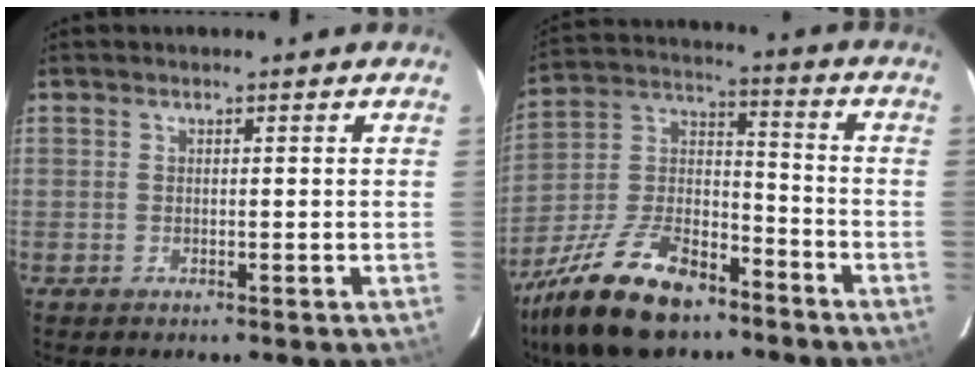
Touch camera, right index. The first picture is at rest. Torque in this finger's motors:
{"motor_torque": [1.04, -1.10, 0.80, 0.16]}